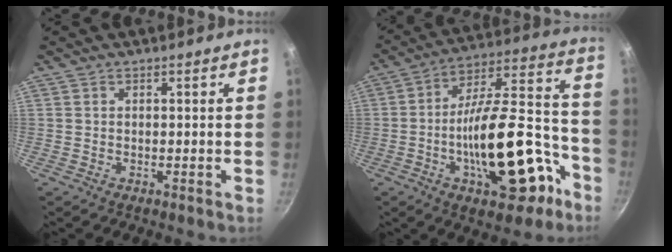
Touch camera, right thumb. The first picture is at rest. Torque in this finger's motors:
{"motor_torque": [2.74, 2.27, 2.35, -0.44, 0.50]}